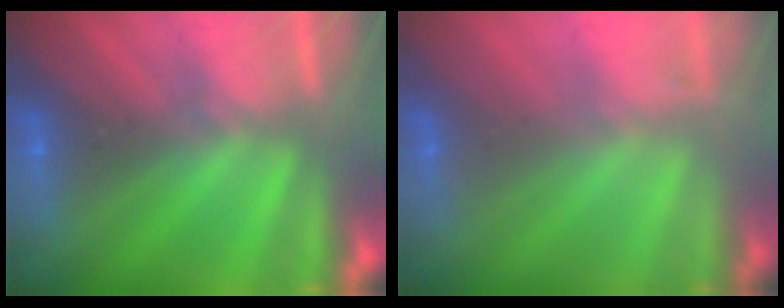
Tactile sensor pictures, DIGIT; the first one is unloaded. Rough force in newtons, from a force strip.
{"total": 1.6}